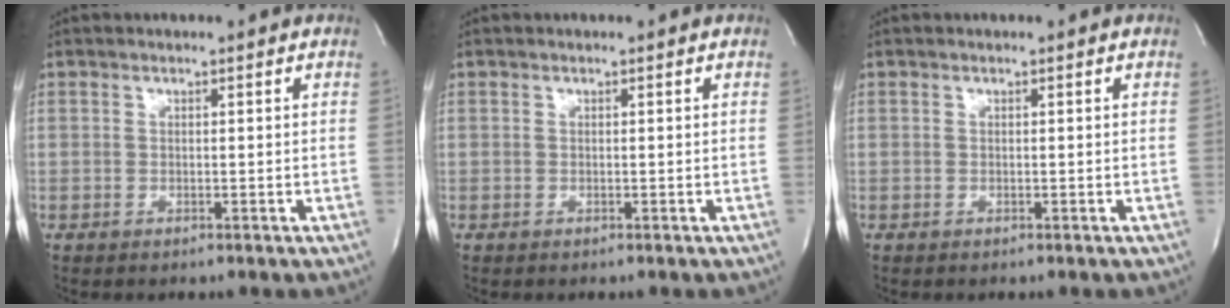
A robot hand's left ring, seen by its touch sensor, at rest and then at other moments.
{"total": 0.0}
{"total": 0.0}